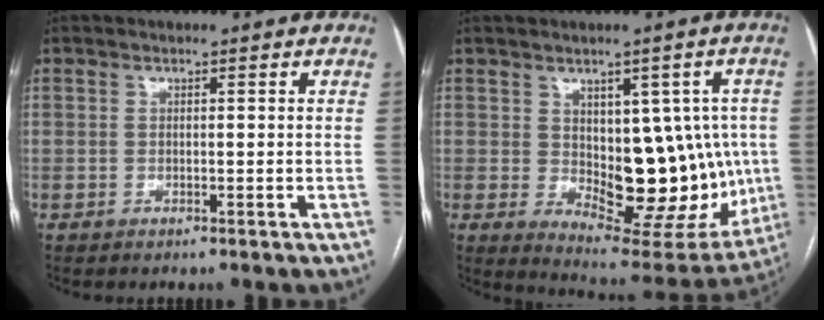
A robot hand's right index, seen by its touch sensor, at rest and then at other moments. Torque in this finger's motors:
{"motor_torque": [0.91, -0.31, 0.28, 0.06]}